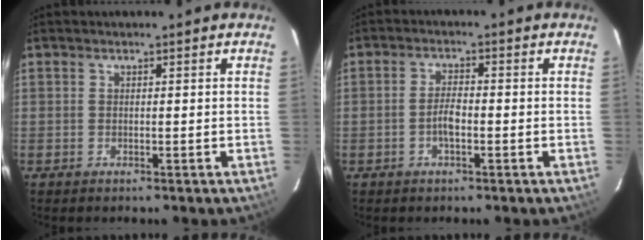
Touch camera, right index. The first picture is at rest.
{"total": 3.4, "force": [-1.2, 1.1, 3.0], "torque": [-0.062, 0.005, -0.022]}